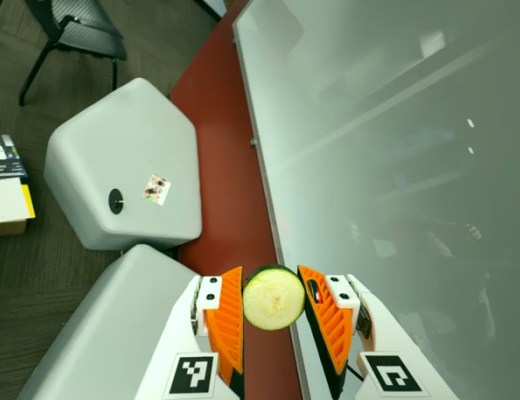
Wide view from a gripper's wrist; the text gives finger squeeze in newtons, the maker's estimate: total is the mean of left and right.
{"total": 9.3, "left": 9.8, "right": 8.8}